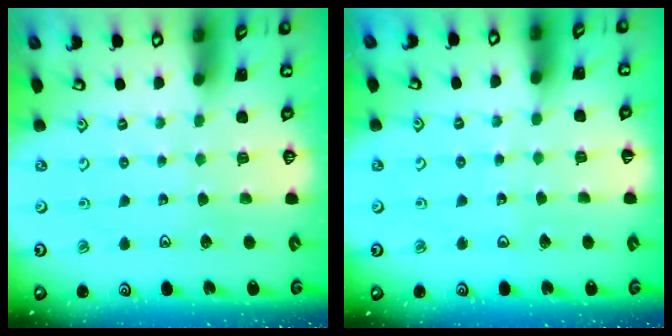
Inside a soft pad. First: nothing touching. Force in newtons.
{"total": 2.9, "press": 2.9, "slide": 0.4}